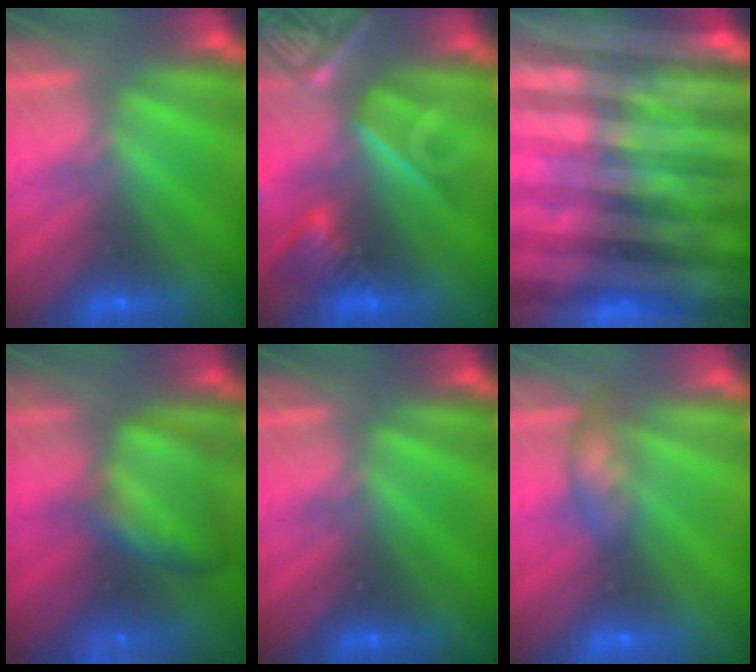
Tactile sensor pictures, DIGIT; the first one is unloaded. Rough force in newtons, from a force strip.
{"total": 9.4}
{"total": 9.1}
{"total": 9.5}
{"total": 0.0}
{"total": 2.3}